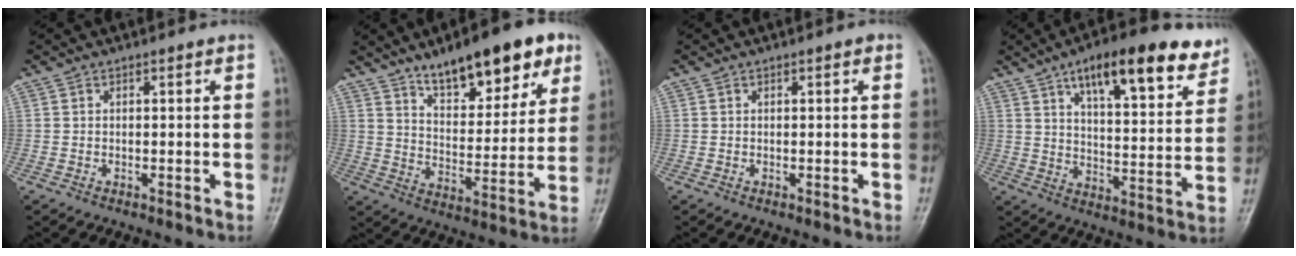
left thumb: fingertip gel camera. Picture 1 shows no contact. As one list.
[{"total": 18.1, "force": [11.4, 7.0, 12.2], "torque": [-0.131, -0.048, 0.178]}, {"total": 0.6, "force": [0.2, 0.3, 0.5], "torque": [-0.002, 0.002, 0.000]}, {"total": 18.9, "force": [11.5, 6.6, 13.4], "torque": [-0.154, -0.040, 0.172]}]